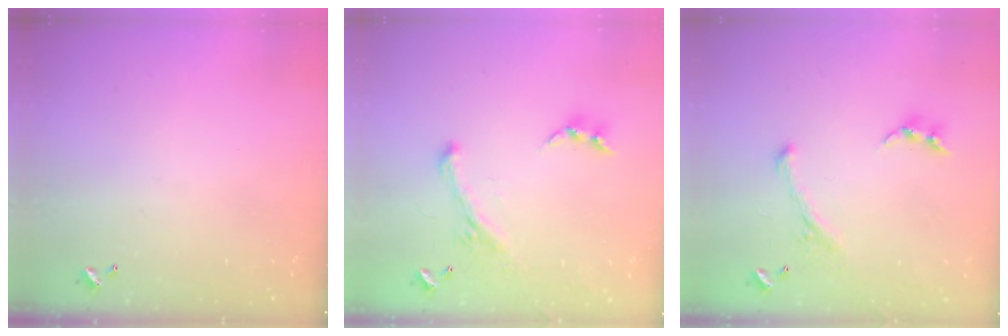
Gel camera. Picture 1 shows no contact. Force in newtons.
{"total": 1.7, "press": 1.1, "slide": 1.2}
{"total": 1.1, "press": 0.0, "slide": 1.1}